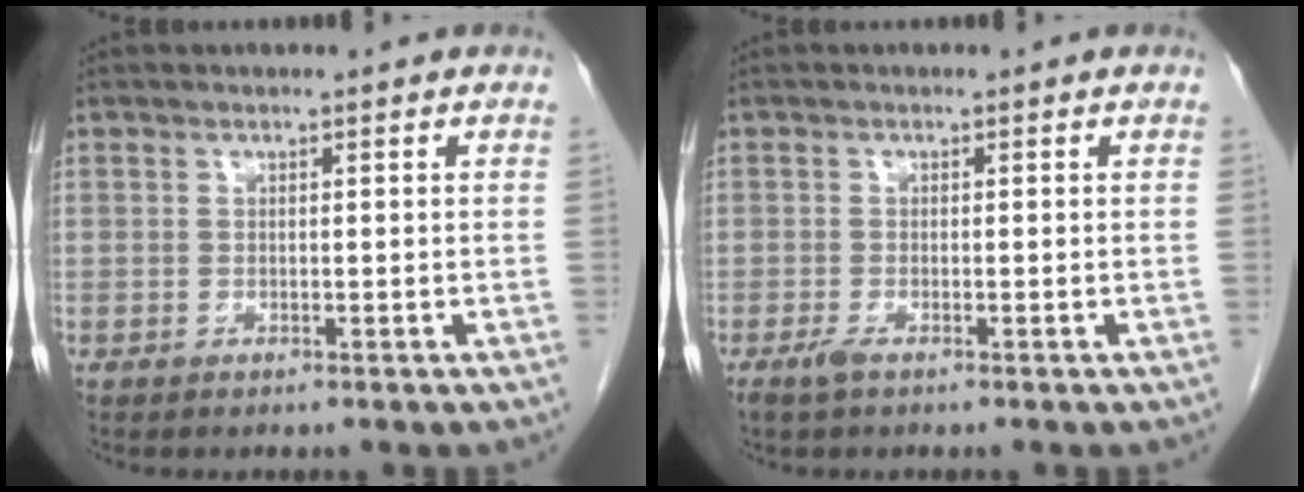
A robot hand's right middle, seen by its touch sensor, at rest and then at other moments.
{"total": 1.3, "force": [-0.9, 0.2, 1.0], "torque": [-0.025, -0.004, -0.018]}